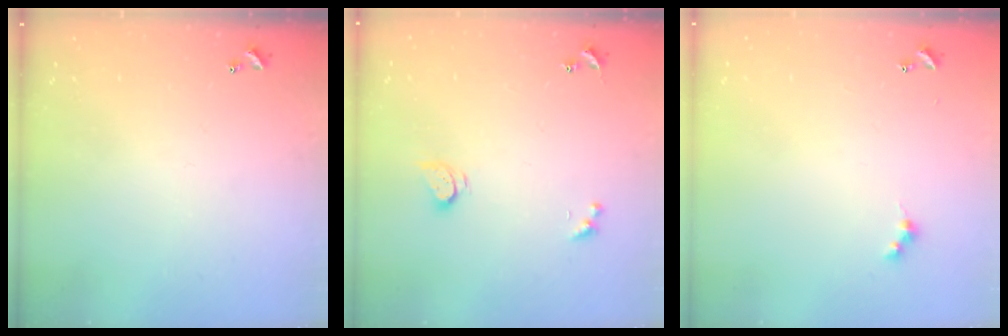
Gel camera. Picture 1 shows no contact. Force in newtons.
{"total": 2.6, "press": 2.6, "slide": 0.2}
{"total": 2.6, "press": 2.6, "slide": 0.5}